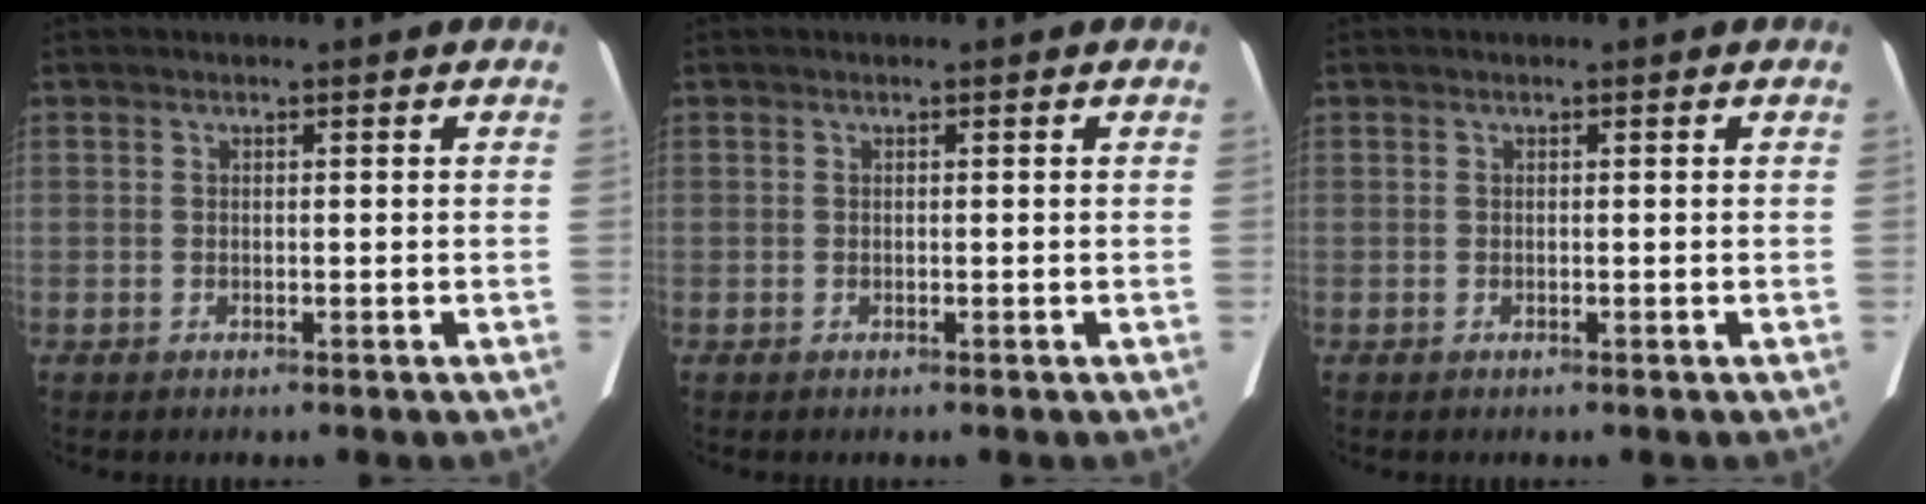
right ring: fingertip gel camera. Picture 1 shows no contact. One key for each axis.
{"total": 0.0}
{"total": 0.0}